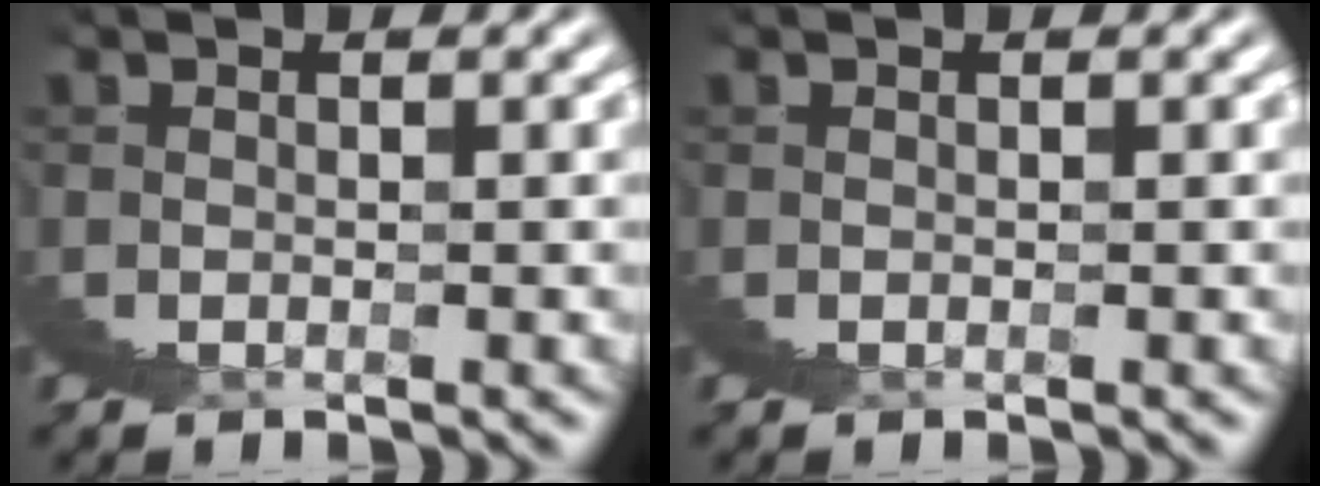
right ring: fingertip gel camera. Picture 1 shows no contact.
{"total": 0.0}